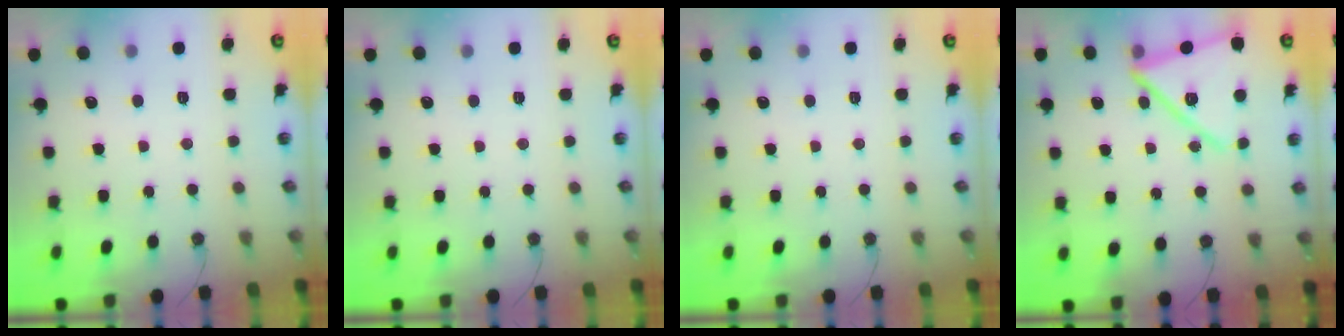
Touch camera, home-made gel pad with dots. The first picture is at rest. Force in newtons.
{"total": 0.0}
{"total": 0.0}
{"total": 16.9, "press": 16.9, "slide": 1.5}